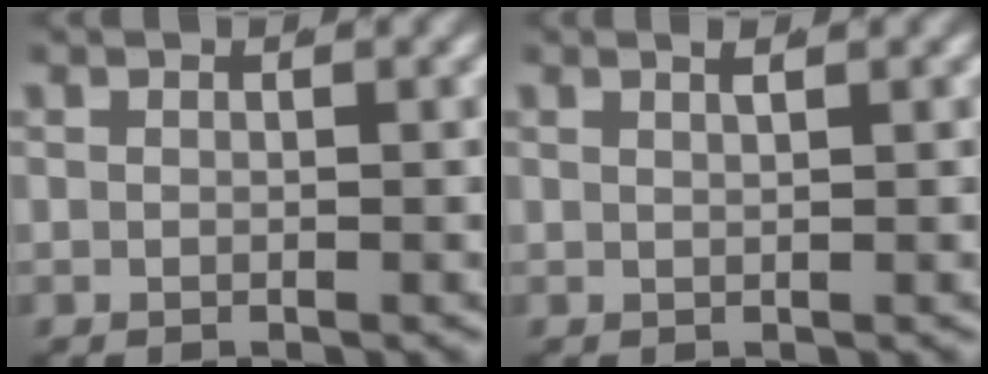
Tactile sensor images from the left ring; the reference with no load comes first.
{"total": 1.4, "force": [0.8, -0.1, 1.2], "torque": [-0.009, 0.003, 0.015]}